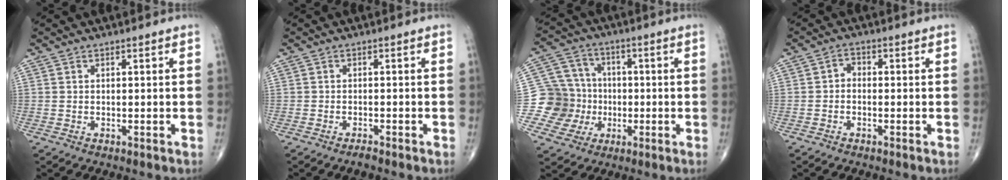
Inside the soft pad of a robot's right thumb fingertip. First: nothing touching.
{"total": 1.3, "force": [-1.1, 0.2, 0.5], "torque": [-0.016, 0.004, -0.021]}
{"total": 11.5, "force": [-1.7, 11.2, 2.0], "torque": [0.003, 0.036, -0.030]}
{"total": 1.9, "force": [-0.6, 1.4, 1.1], "torque": [-0.003, 0.008, -0.021]}